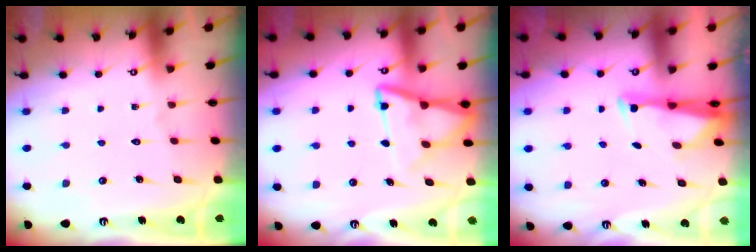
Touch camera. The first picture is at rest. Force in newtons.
{"total": 11.0, "press": 10.9, "slide": 1.2}
{"total": 2.7, "press": 2.6, "slide": 0.8}